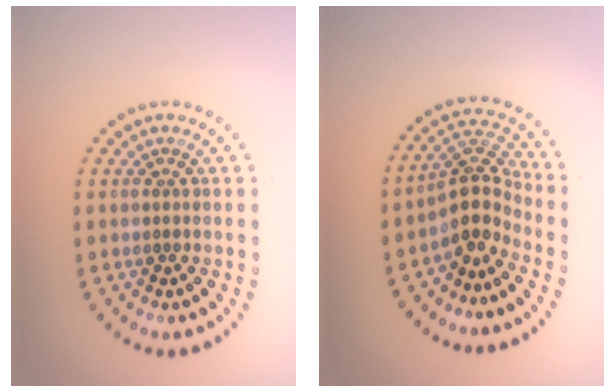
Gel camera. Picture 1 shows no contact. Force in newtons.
{"total": 3.6, "press": 2.7, "slide": 2.4}